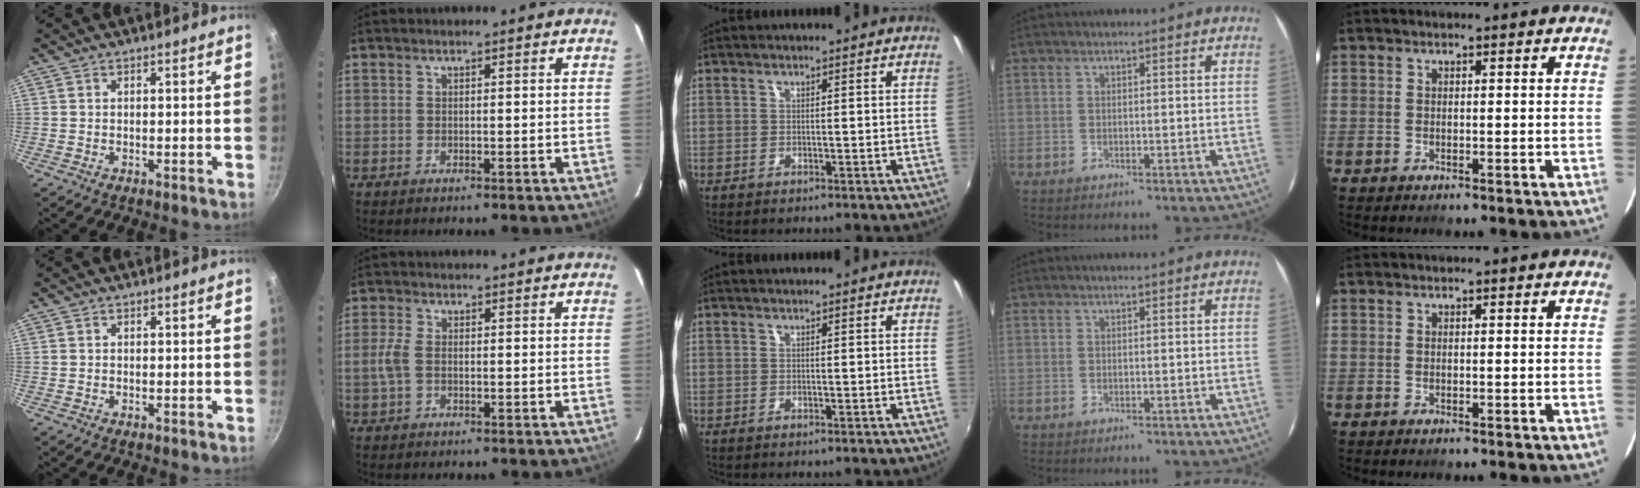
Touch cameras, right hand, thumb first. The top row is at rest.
{"index": {"total": 3.2, "force": [-0.5, 1.8, 2.6], "torque": [-0.066, 0.003, -0.009]}}